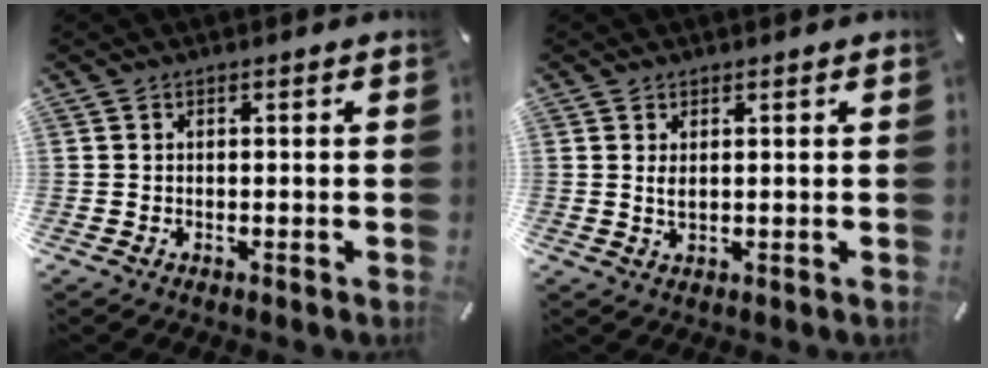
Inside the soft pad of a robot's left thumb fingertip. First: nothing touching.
{"total": 1.8, "force": [0.7, 0.6, 1.6], "torque": [-0.042, -0.002, 0.009]}